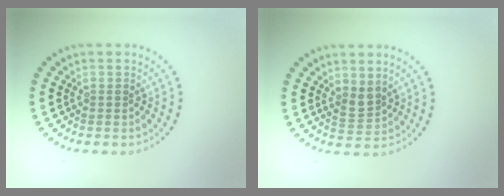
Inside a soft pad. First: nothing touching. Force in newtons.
{"total": 1.8, "press": 1.5, "slide": 1.1}